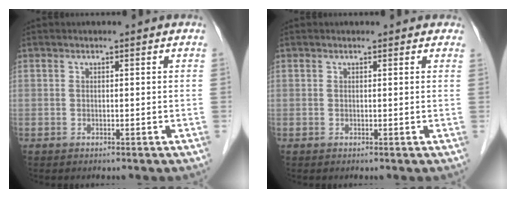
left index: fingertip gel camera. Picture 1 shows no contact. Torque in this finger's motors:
{"motor_torque": [0.41, -0.34, -0.01, 0.01]}